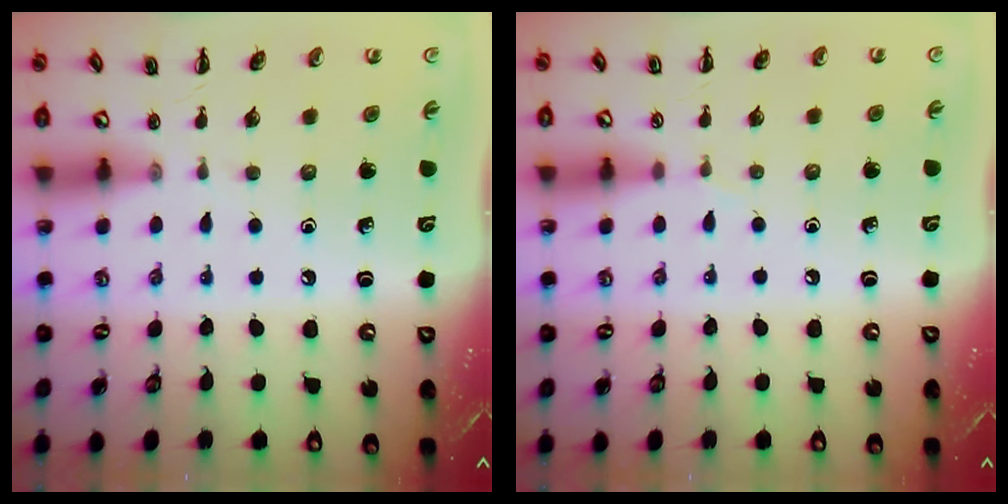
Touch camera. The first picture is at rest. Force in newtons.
{"total": 2.9, "press": 2.7, "slide": 1.1}